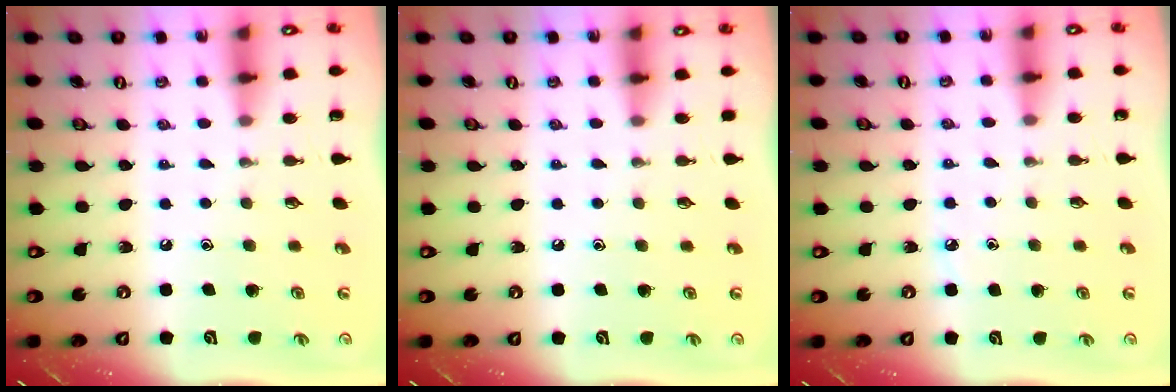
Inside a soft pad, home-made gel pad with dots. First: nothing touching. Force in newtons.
{"total": 2.2, "press": 2.2, "slide": 0.3}
{"total": 3.8, "press": 3.8, "slide": 0.2}